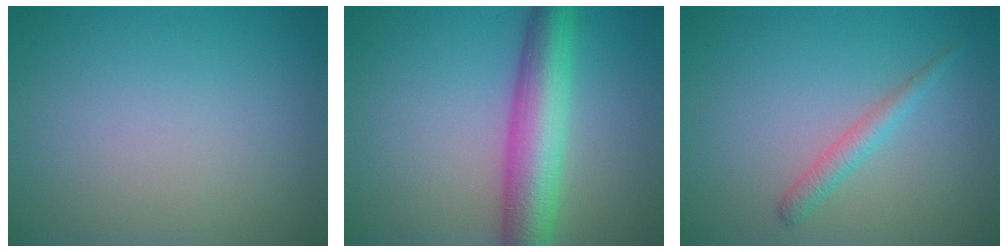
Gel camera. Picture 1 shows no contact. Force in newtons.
{"total": 7.2, "press": 7.2, "slide": 0.2}
{"total": 1.8, "press": 1.8, "slide": 0.1}